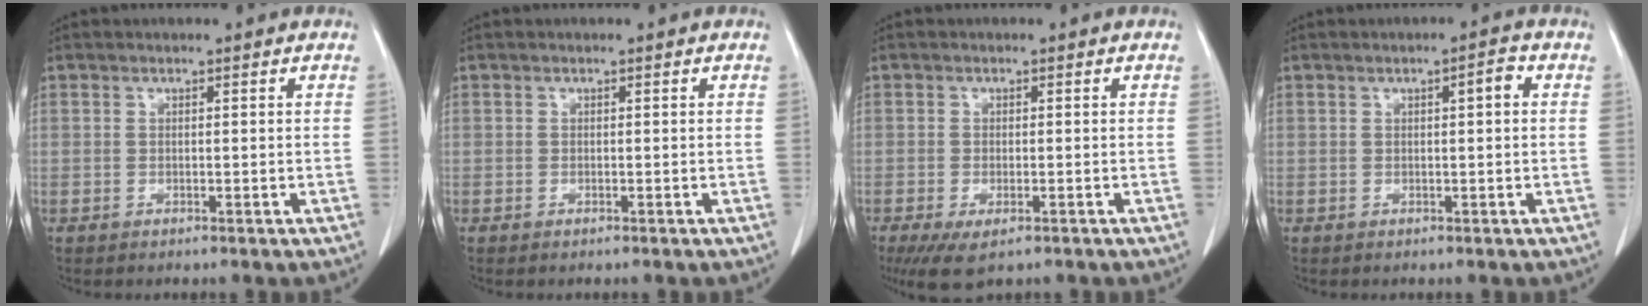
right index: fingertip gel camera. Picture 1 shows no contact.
{"total": 0.0}
{"total": 5.2, "force": [-3.2, 1.8, 3.6], "torque": [-0.061, -0.014, -0.050]}
{"total": 2.1, "force": [0.5, 0.4, 2.0], "torque": [-0.030, 0.005, 0.006]}